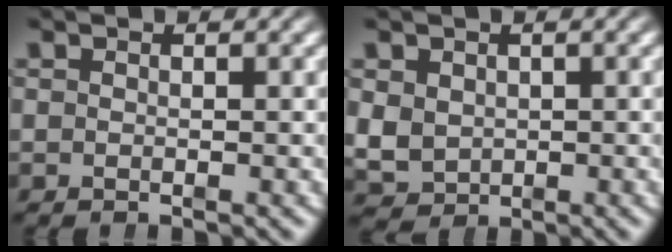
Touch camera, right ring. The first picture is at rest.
{"total": 4.6, "force": [-0.3, 4.2, 1.9], "torque": [-0.059, -0.031, 0.014]}